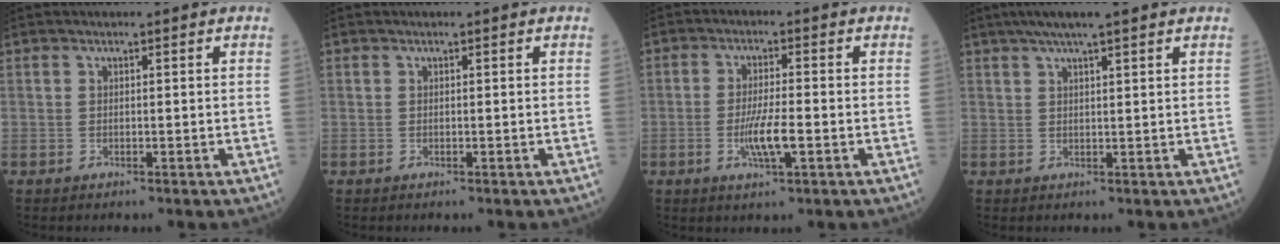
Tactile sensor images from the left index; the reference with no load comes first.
{"total": 0.0}
{"total": 5.3, "force": [-1.6, 0.8, 4.9], "torque": [-0.102, -0.010, -0.028]}
{"total": 7.6, "force": [5.7, 0.7, 5.0], "torque": [-0.079, 0.034, 0.090]}